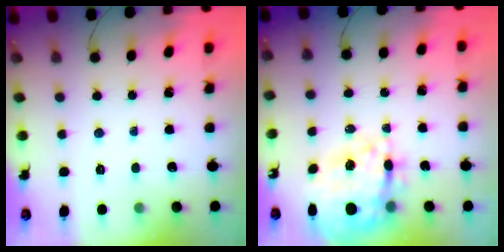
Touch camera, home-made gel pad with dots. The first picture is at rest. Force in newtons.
{"total": 13.4, "press": 12.6, "slide": 4.6}